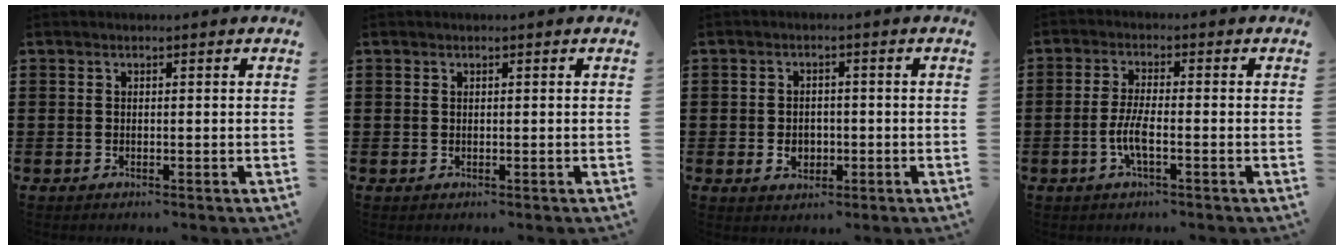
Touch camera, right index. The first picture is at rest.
{"total": 0.0}
{"total": 3.0, "force": [-0.7, 2.4, 1.7], "torque": [-0.036, 0.004, -0.016]}
{"total": 4.3, "force": [-1.5, 0.9, 4.0], "torque": [-0.090, -0.005, -0.034]}